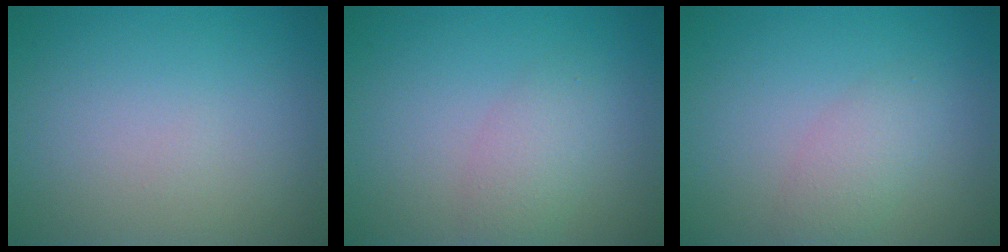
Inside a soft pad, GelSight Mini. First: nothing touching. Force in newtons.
{"total": 2.3, "press": 2.3, "slide": 0.1}
{"total": 2.2, "press": 2.2, "slide": 0.2}